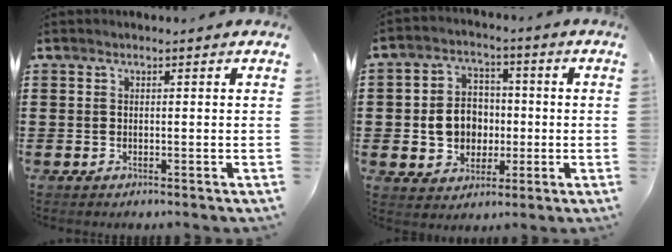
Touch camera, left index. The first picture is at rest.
{"total": 7.1, "force": [-0.6, 6.2, 3.4], "torque": [-0.063, 0.013, -0.012]}